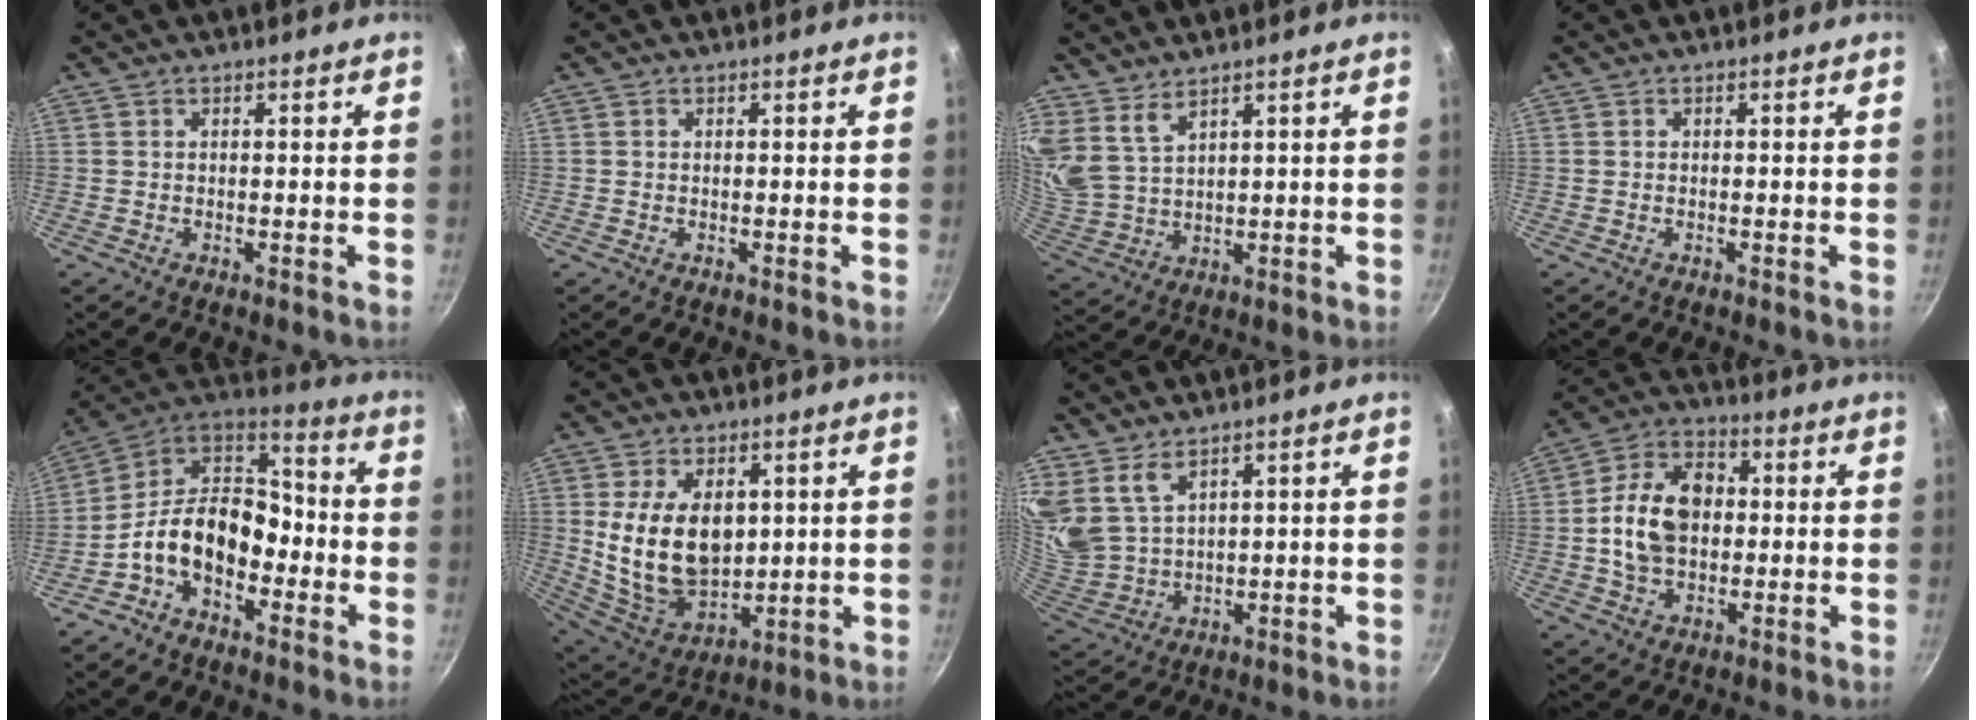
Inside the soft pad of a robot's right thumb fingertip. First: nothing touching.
{"total": 0.0}
{"total": 6.4, "force": [4.9, 2.7, 3.2], "torque": [-0.056, -0.038, 0.114]}
{"total": 0.0}
{"total": 15.3, "force": [-5.2, 10.3, 10.1], "torque": [-0.144, 0.071, -0.118]}
{"total": 16.6, "force": [2.6, 10.9, 12.3], "torque": [-0.197, -0.032, 0.067]}
{"total": 8.2, "force": [5.7, 4.2, 4.2], "torque": [-0.072, -0.045, 0.132]}
{"total": 13.9, "force": [0.3, 9.9, 9.8], "torque": [-0.147, 0.021, -0.006]}